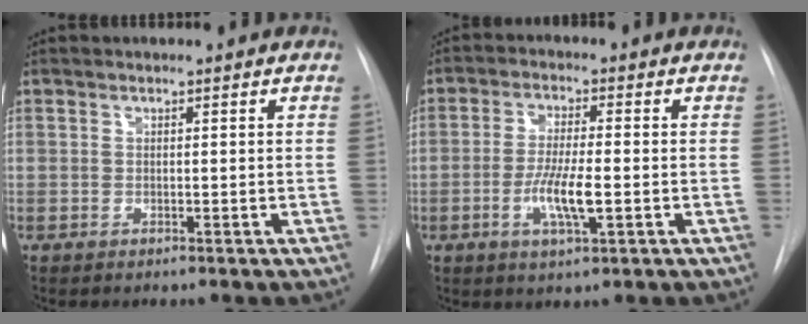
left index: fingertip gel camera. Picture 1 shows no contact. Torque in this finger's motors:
{"motor_torque": [0.79, 0.01, 0.32, 0.12]}